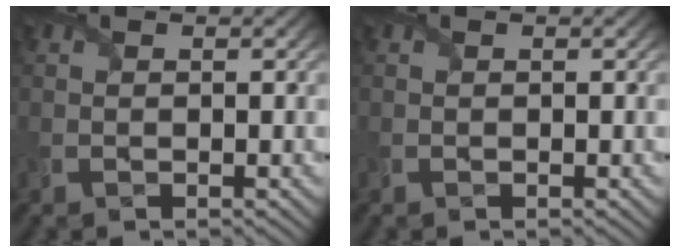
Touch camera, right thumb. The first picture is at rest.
{"total": 0.0}